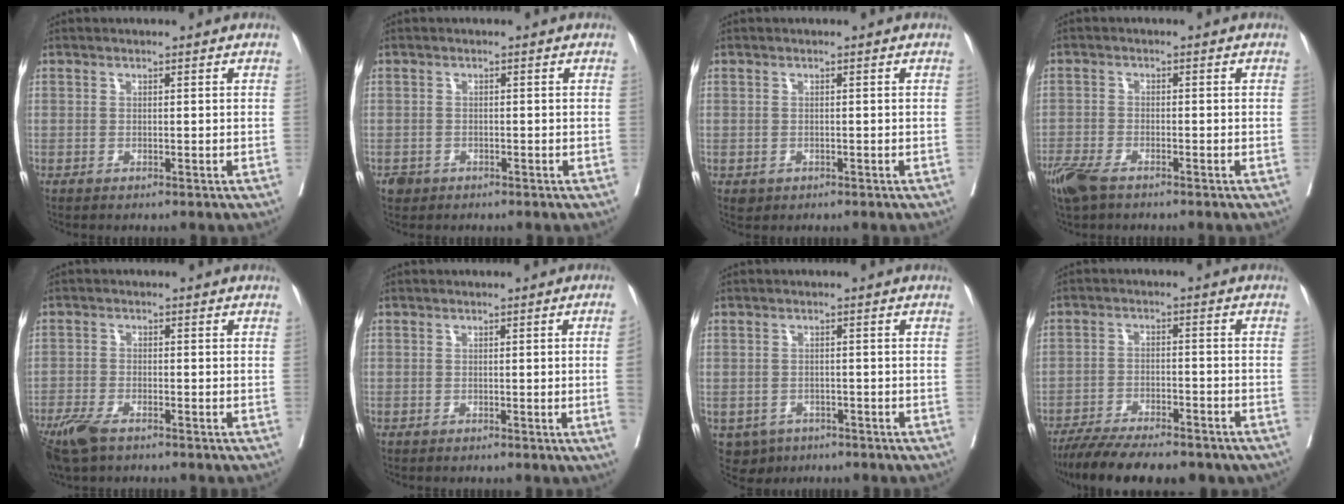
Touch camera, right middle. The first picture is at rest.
{"total": 1.5, "force": [-1.0, 1.1, 0.2], "torque": [-0.009, 0.002, -0.014]}
{"total": 1.2, "force": [-0.5, 1.1, 0.4], "torque": [-0.008, 0.001, 0.001]}
{"total": 5.9, "force": [-4.4, 2.0, 3.4], "torque": [-0.070, -0.012, -0.082]}
{"total": 6.5, "force": [-4.6, 2.3, 4.0], "torque": [-0.079, -0.013, -0.085]}
{"total": 2.3, "force": [-0.3, -0.8, 2.2], "torque": [-0.025, -0.003, -0.003]}
{"total": 4.6, "force": [-2.8, 3.6, 0.9], "torque": [-0.010, 0.005, -0.038]}
{"total": 16.0, "force": [-13.3, 4.1, 8.0], "torque": [-0.138, -0.009, -0.197]}